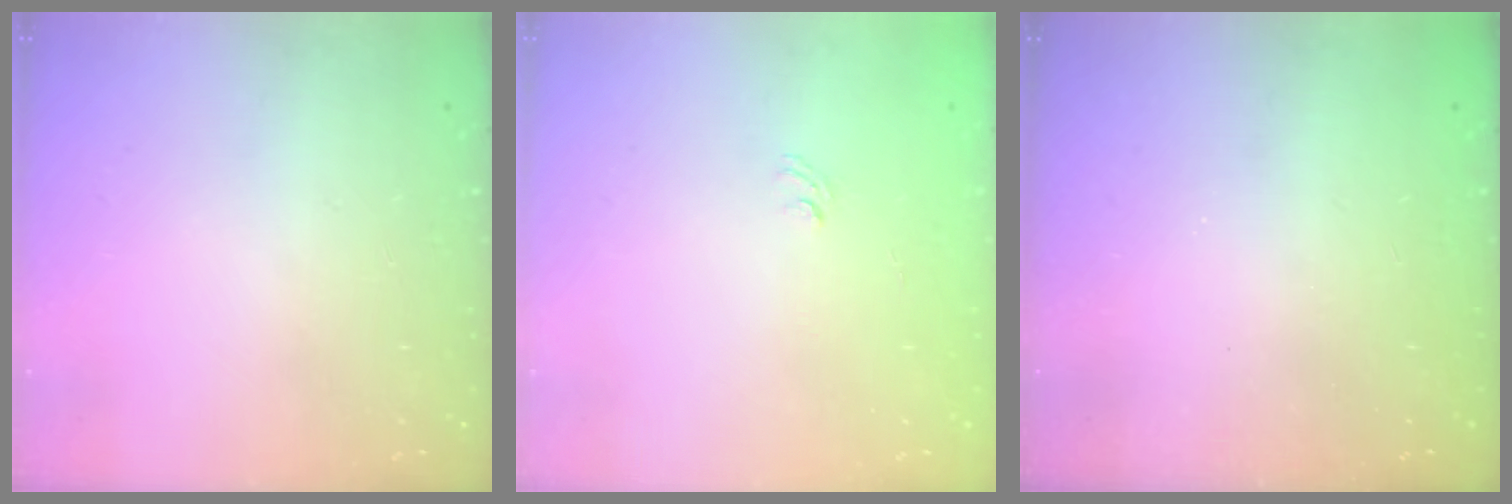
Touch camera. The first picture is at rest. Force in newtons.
{"total": 1.6, "press": 1.2, "slide": 1.0}
{"total": 2.3, "press": 2.2, "slide": 0.7}